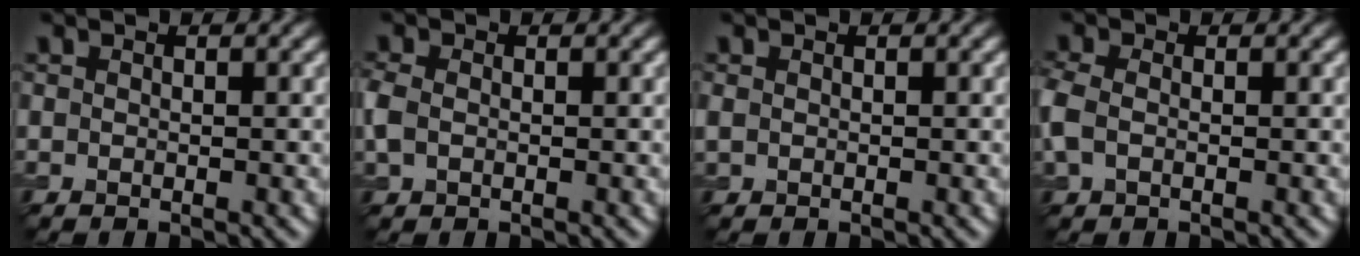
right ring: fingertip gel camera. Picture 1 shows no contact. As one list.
[{"total": 2.0, "force": [-0.2, 1.6, 1.2], "torque": [-0.034, 0.001, -0.009]}, {"total": 0.7, "force": [0.1, 0.6, 0.4], "torque": [-0.011, -0.001, 0.003]}, {"total": 2.5, "force": [-0.4, 1.8, 1.8], "torque": [-0.053, 0.002, -0.016]}]